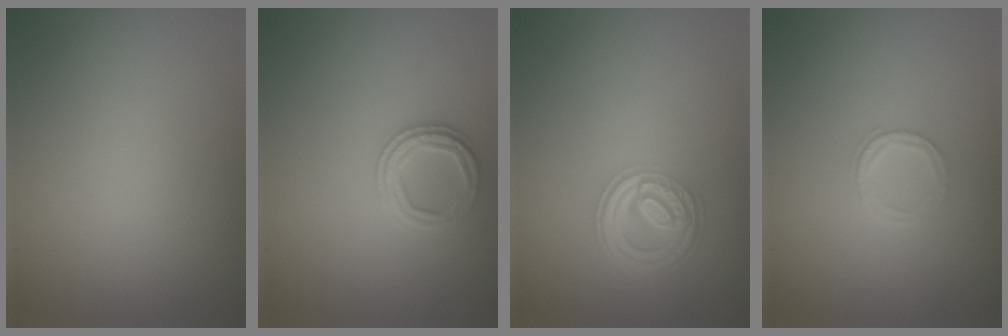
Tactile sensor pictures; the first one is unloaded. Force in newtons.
{"total": 2.4, "press": 2.4, "slide": 0.4}
{"total": 4.6, "press": 3.5, "slide": 3.0}
{"total": 1.6, "press": 1.6, "slide": 0.2}